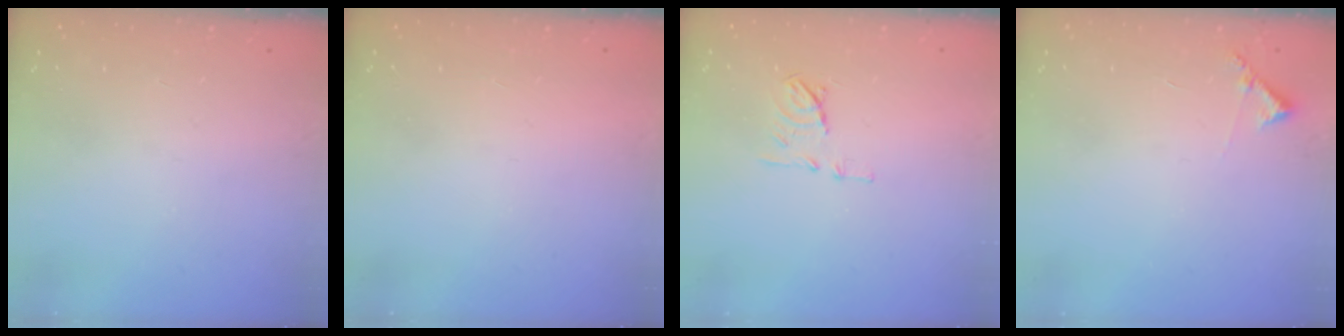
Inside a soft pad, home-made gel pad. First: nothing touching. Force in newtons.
{"total": 1.5, "press": 1.5, "slide": 0.1}
{"total": 7.6, "press": 7.6, "slide": 0.8}
{"total": 6.4, "press": 6.4, "slide": 0.5}